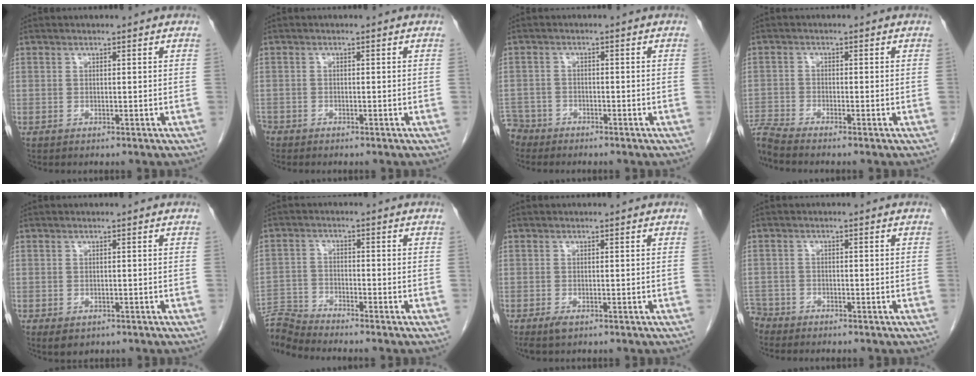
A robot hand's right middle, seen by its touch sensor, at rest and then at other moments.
{"total": 1.4, "force": [-1.2, 0.7, 0.2], "torque": [-0.004, -0.001, -0.021]}
{"total": 3.9, "force": [-3.5, 1.6, -0.7], "torque": [0.018, -0.002, -0.070]}
{"total": 4.1, "force": [-3.8, -1.3, 0.7], "torque": [-0.022, -0.009, -0.074]}
{"total": 2.5, "force": [-1.4, 1.6, 1.3], "torque": [-0.016, -0.002, -0.009]}
{"total": 5.8, "force": [-5.5, -1.5, -0.3], "torque": [0.000, -0.002, -0.105]}
{"total": 1.7, "force": [-1.0, 0.6, 1.2], "torque": [-0.026, -0.005, -0.013]}
{"total": 3.1, "force": [-2.9, 1.2, -0.4], "torque": [0.009, -0.002, -0.056]}